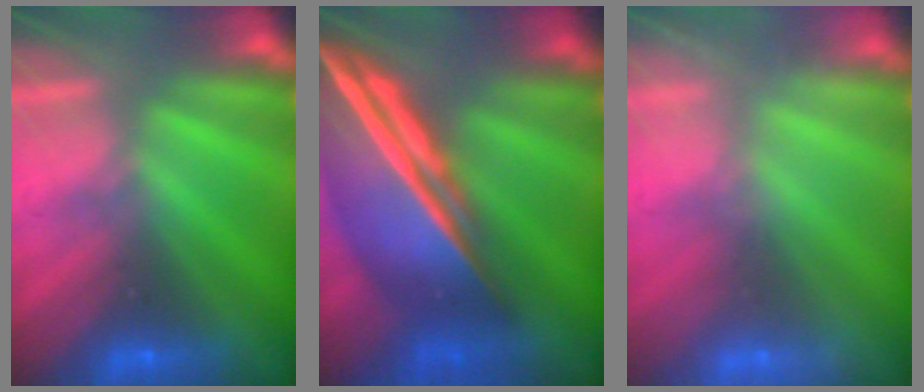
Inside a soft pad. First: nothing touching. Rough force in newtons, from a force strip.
{"total": 7.0}
{"total": 2.5}